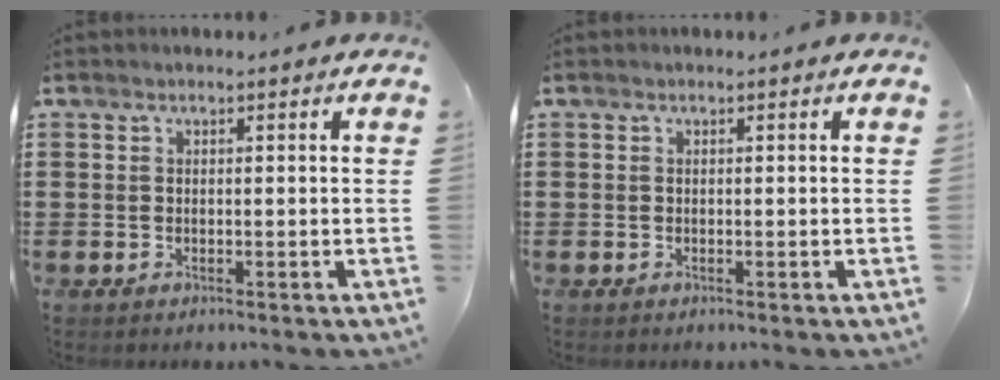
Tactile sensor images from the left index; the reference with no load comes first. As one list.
[{"total": 0.0}]